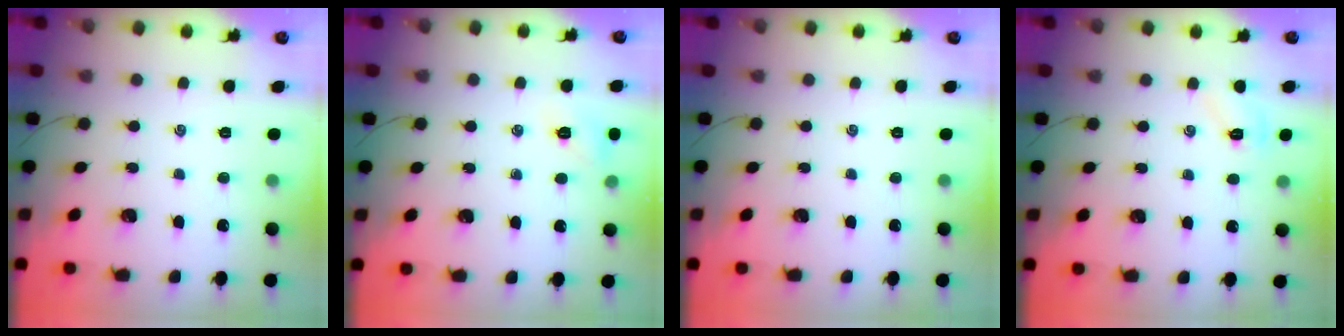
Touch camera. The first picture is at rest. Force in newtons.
{"total": 6.9, "press": 6.7, "slide": 1.4}
{"total": 0.0}
{"total": 5.6, "press": 5.5, "slide": 1.1}